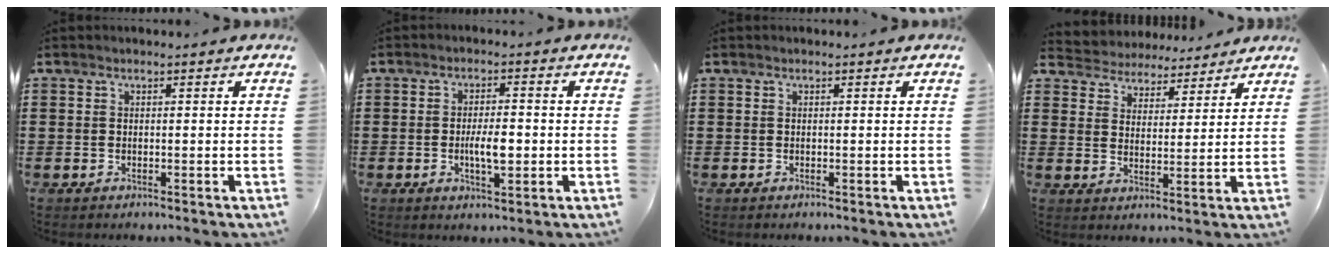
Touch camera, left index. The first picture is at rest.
{"total": 4.7, "force": [-0.6, 1.6, 4.4], "torque": [-0.070, 0.001, -0.013]}
{"total": 0.0}
{"total": 4.1, "force": [4.0, 0.7, -0.7], "torque": [-0.011, -0.025, 0.068]}